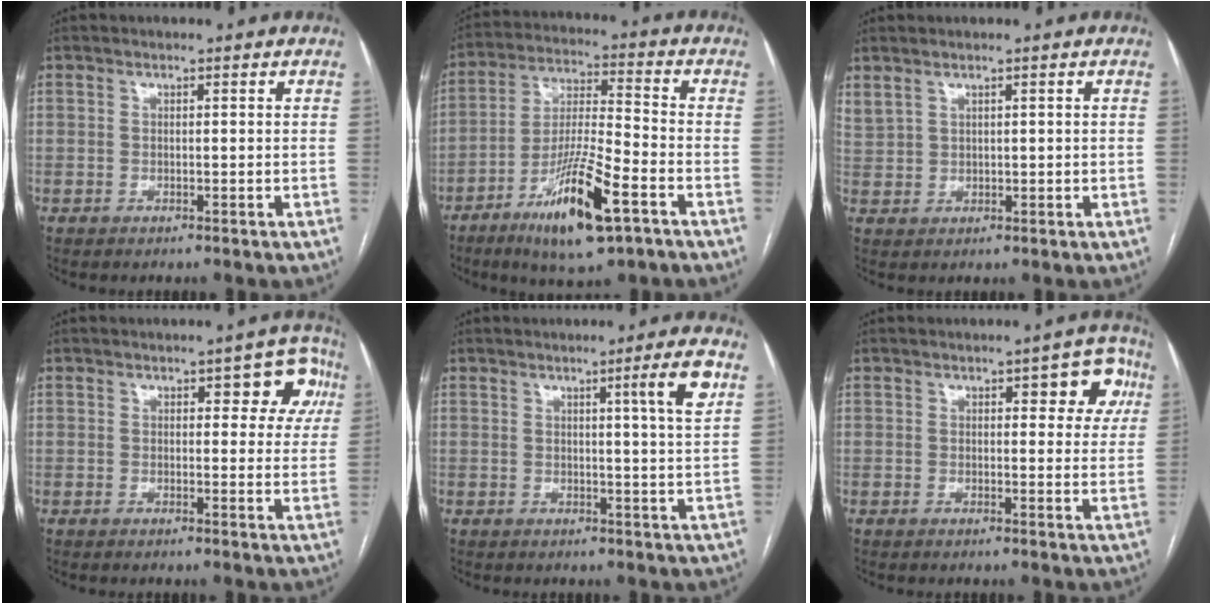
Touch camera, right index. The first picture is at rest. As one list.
[{"total": 14.6, "force": [-7.7, 2.0, 12.3], "torque": [-0.234, -0.021, -0.134]}, {"total": 3.2, "force": [2.4, 1.5, 1.5], "torque": [-0.041, 0.013, 0.064]}, {"total": 6.7, "force": [2.6, 3.1, 5.4], "torque": [-0.039, 0.018, 0.025]}, {"total": 5.3, "force": [2.2, -1.1, 4.7], "torque": [-0.066, -0.010, 0.031]}, {"total": 6.5, "force": [2.7, 2.6, 5.4], "torque": [-0.044, 0.016, 0.025]}]